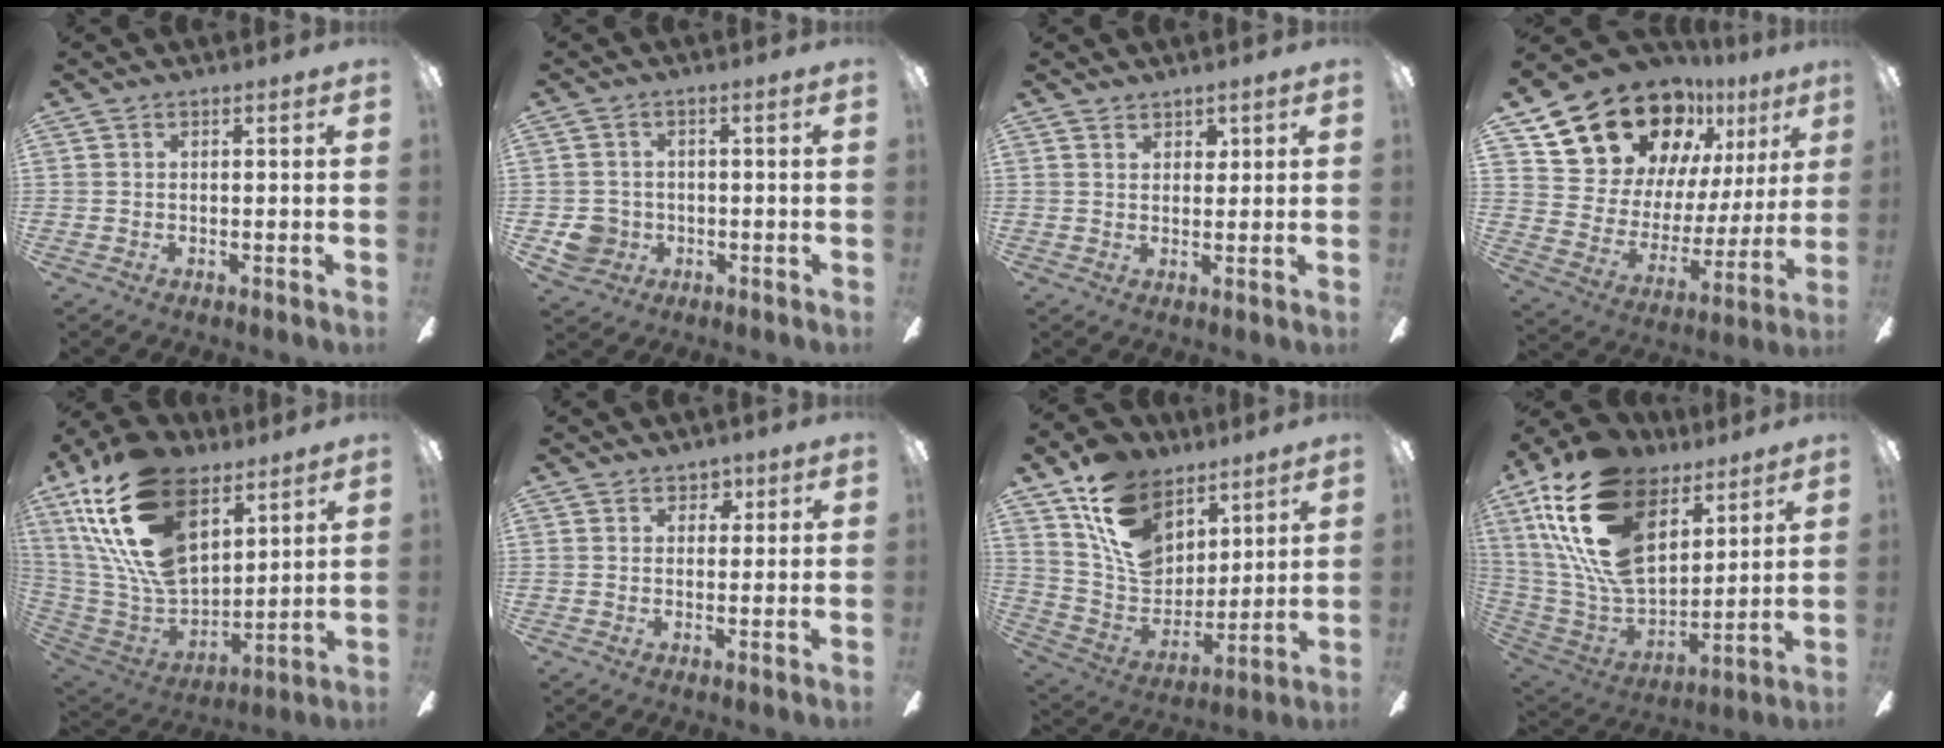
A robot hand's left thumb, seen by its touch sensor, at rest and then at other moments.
{"total": 5.3, "force": [-1.0, 5.1, 1.3], "torque": [-0.027, 0.012, -0.013]}
{"total": 2.6, "force": [2.0, 1.6, 0.4], "torque": [0.005, -0.007, 0.034]}
{"total": 20.1, "force": [15.2, 11.2, 6.9], "torque": [-0.139, -0.106, 0.292]}
{"total": 26.7, "force": [13.6, 15.1, 17.3], "torque": [-0.368, -0.067, 0.249]}
{"total": 3.1, "force": [1.7, 2.6, 0.5], "torque": [0.006, -0.004, 0.027]}
{"total": 17.7, "force": [9.9, 12.1, 8.3], "torque": [-0.151, -0.051, 0.195]}
{"total": 25.2, "force": [12.6, 14.3, 16.5], "torque": [-0.351, -0.063, 0.228]}